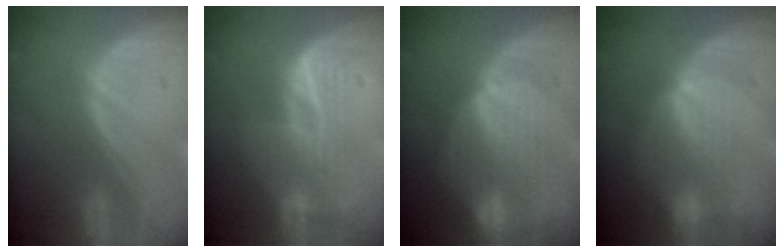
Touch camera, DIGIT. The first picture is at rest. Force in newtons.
{"total": 5.9, "press": 5.3, "slide": 2.6}
{"total": 8.3, "press": 8.1, "slide": 2.0}
{"total": 4.9, "press": 4.7, "slide": 1.2}